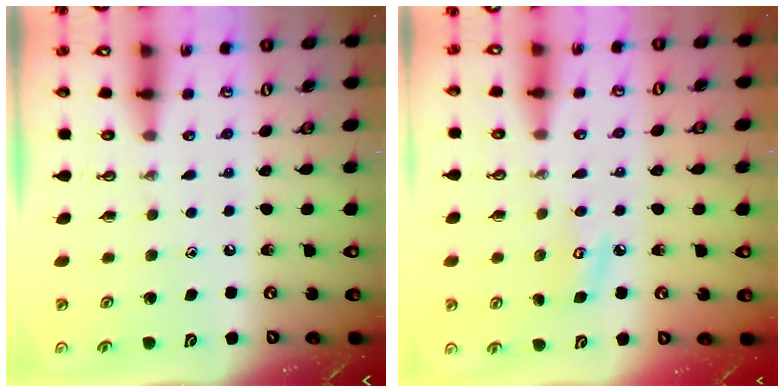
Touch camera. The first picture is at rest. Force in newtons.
{"total": 6.3, "press": 6.2, "slide": 0.5}